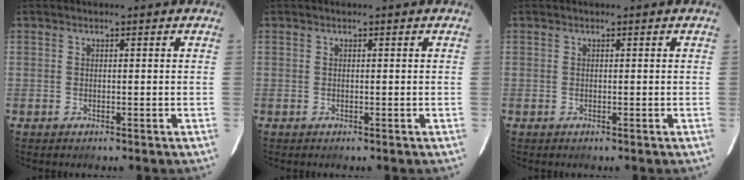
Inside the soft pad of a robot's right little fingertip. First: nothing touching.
{"total": 0.0}
{"total": 0.0}